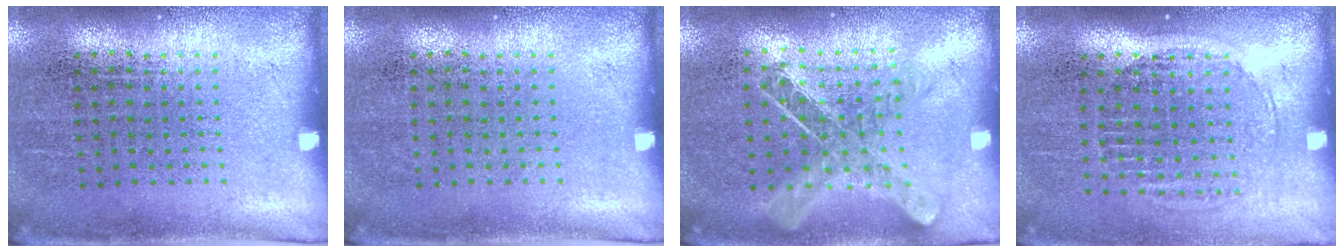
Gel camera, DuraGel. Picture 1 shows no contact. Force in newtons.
{"total": 0.0}
{"total": 0.8, "press": 0.8, "slide": 0.0}
{"total": 1.5, "press": 1.3, "slide": 0.7}